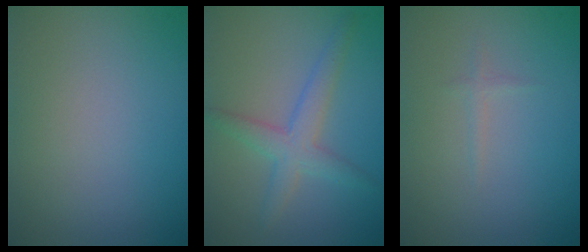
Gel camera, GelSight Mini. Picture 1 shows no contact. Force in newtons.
{"total": 3.0, "press": 3.0, "slide": 0.1}
{"total": 0.6, "press": 0.6, "slide": 0.0}